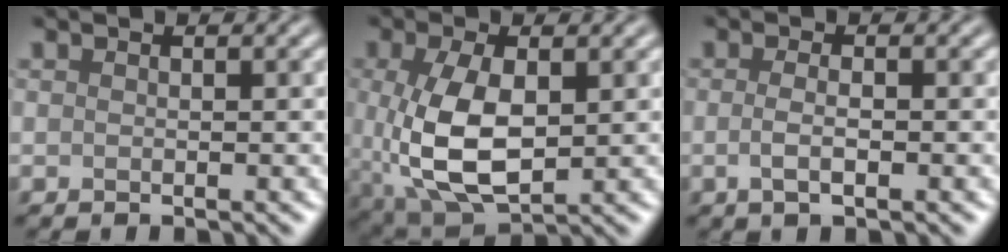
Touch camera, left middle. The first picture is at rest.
{"total": 7.7, "force": [-0.1, 4.0, 6.6], "torque": [-0.158, -0.012, 0.007]}
{"total": 1.9, "force": [-0.4, 0.6, 1.7], "torque": [-0.037, -0.004, -0.012]}